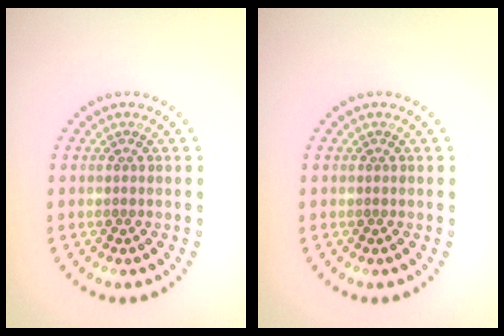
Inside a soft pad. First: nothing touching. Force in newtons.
{"total": 0.0}